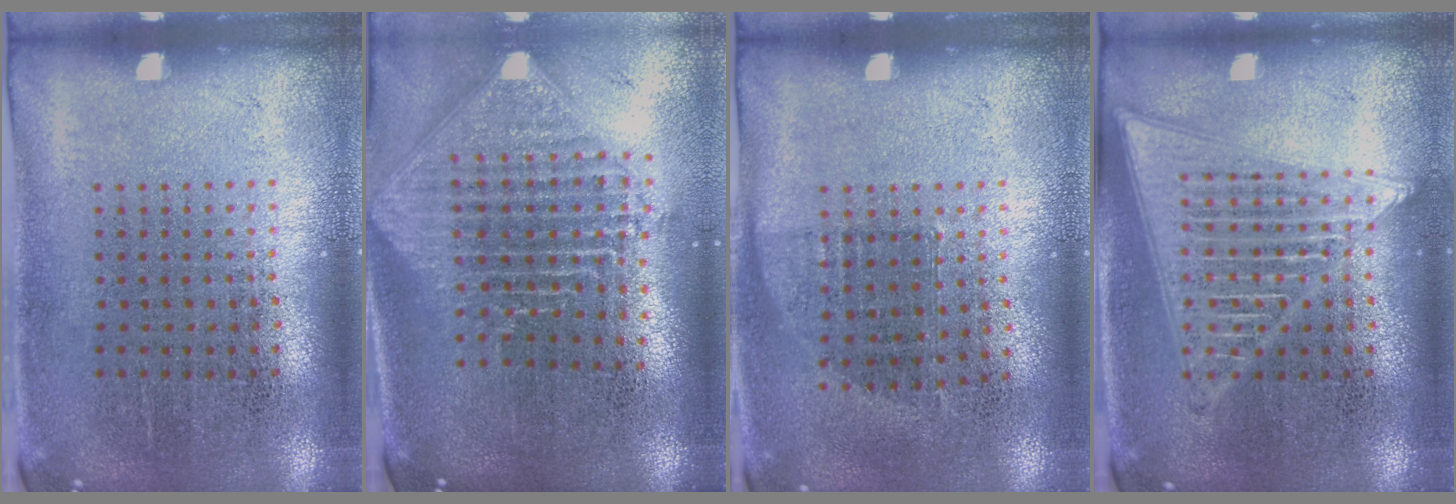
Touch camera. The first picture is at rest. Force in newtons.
{"total": 2.5, "press": 1.9, "slide": 1.6}
{"total": 0.7, "press": 0.6, "slide": 0.3}
{"total": 2.9, "press": 2.9, "slide": 0.3}